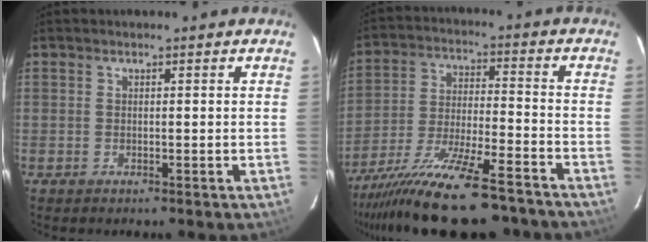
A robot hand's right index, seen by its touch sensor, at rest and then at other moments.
{"total": 21.4, "force": [-18.1, 3.5, 10.8], "torque": [-0.214, -0.053, -0.287]}